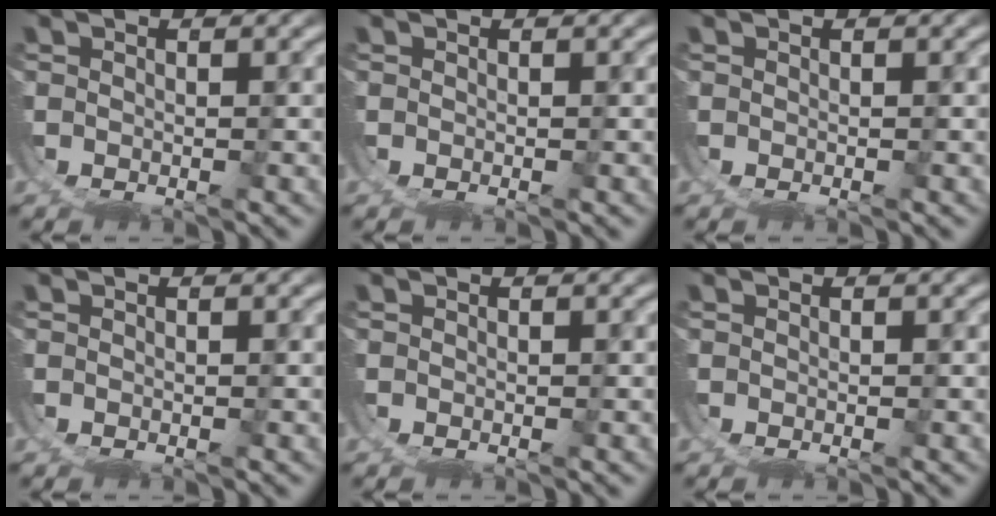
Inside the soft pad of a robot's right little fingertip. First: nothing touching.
{"total": 0.0}
{"total": 0.0}
{"total": 0.0}
{"total": 0.0}
{"total": 0.0}